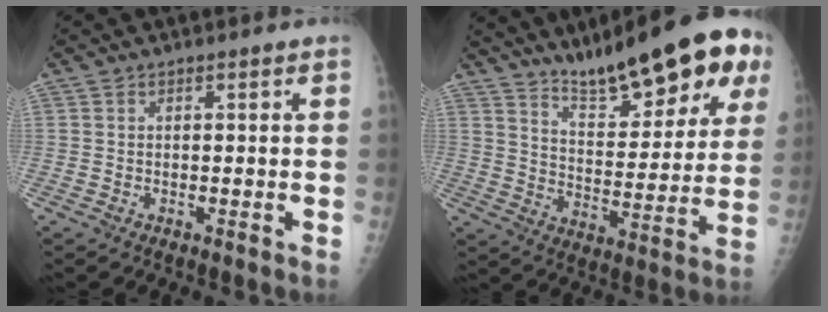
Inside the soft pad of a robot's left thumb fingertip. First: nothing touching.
{"total": 20.0, "force": [13.2, 4.9, 14.2], "torque": [-0.173, -0.057, 0.207]}